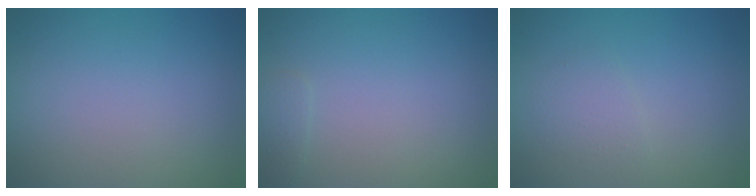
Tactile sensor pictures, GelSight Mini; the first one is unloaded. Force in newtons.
{"total": 0.8, "press": 0.8, "slide": 0.1}
{"total": 1.4, "press": 1.4, "slide": 0.1}